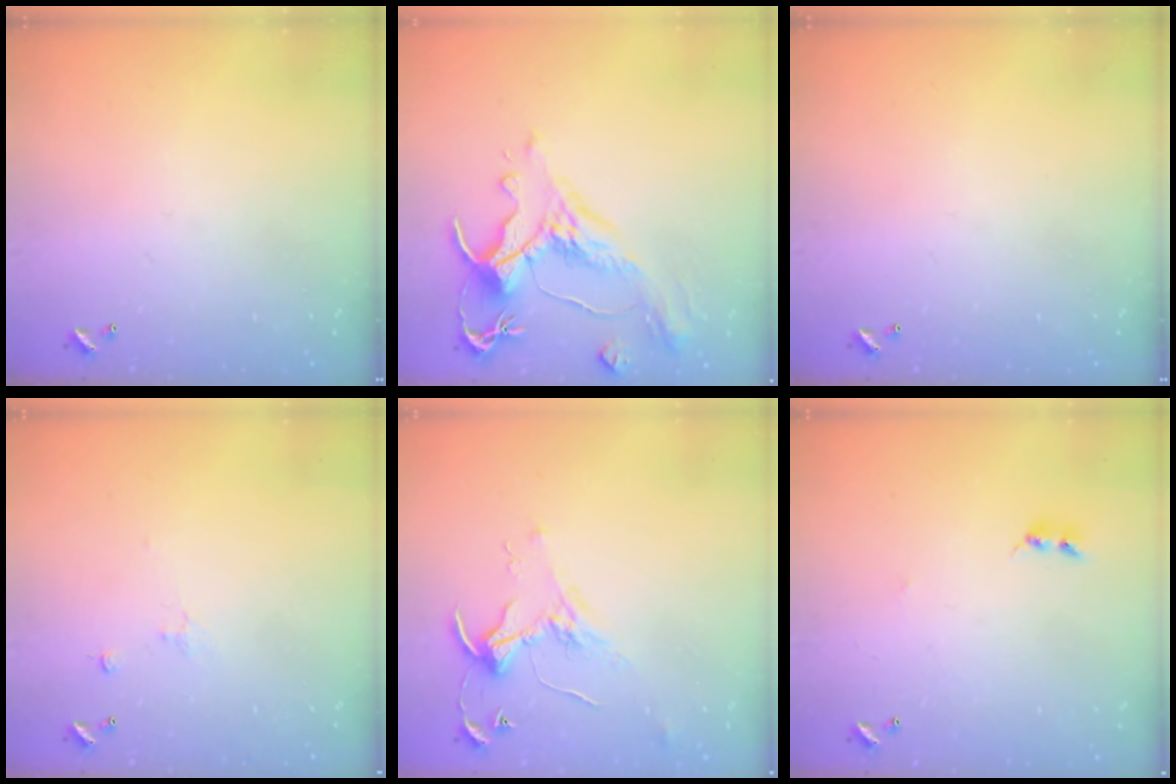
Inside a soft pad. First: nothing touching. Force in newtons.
{"total": 1.5, "press": 0.1, "slide": 1.5}
{"total": 0.0}
{"total": 1.1, "press": 0.9, "slide": 0.5}
{"total": 2.1, "press": 2.1, "slide": 0.1}
{"total": 2.7, "press": 2.7, "slide": 0.3}